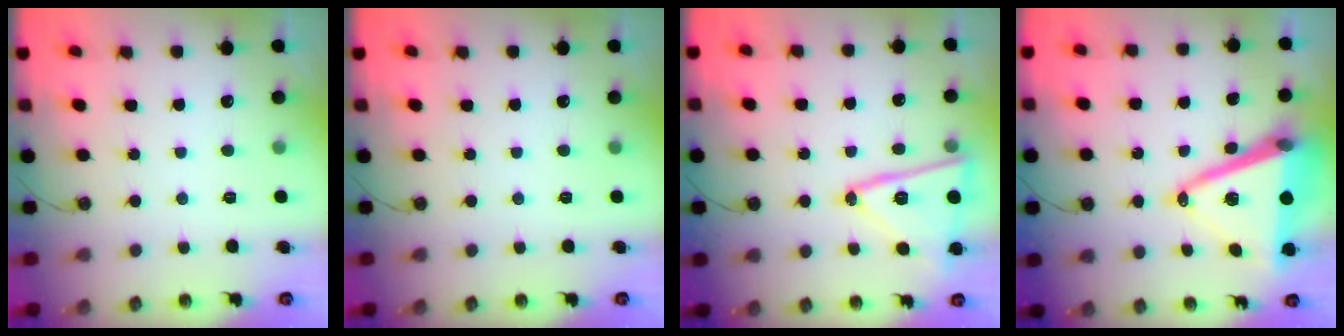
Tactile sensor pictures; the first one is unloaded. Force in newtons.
{"total": 0.0}
{"total": 16.7, "press": 16.7, "slide": 0.7}
{"total": 17.9, "press": 17.5, "slide": 3.9}